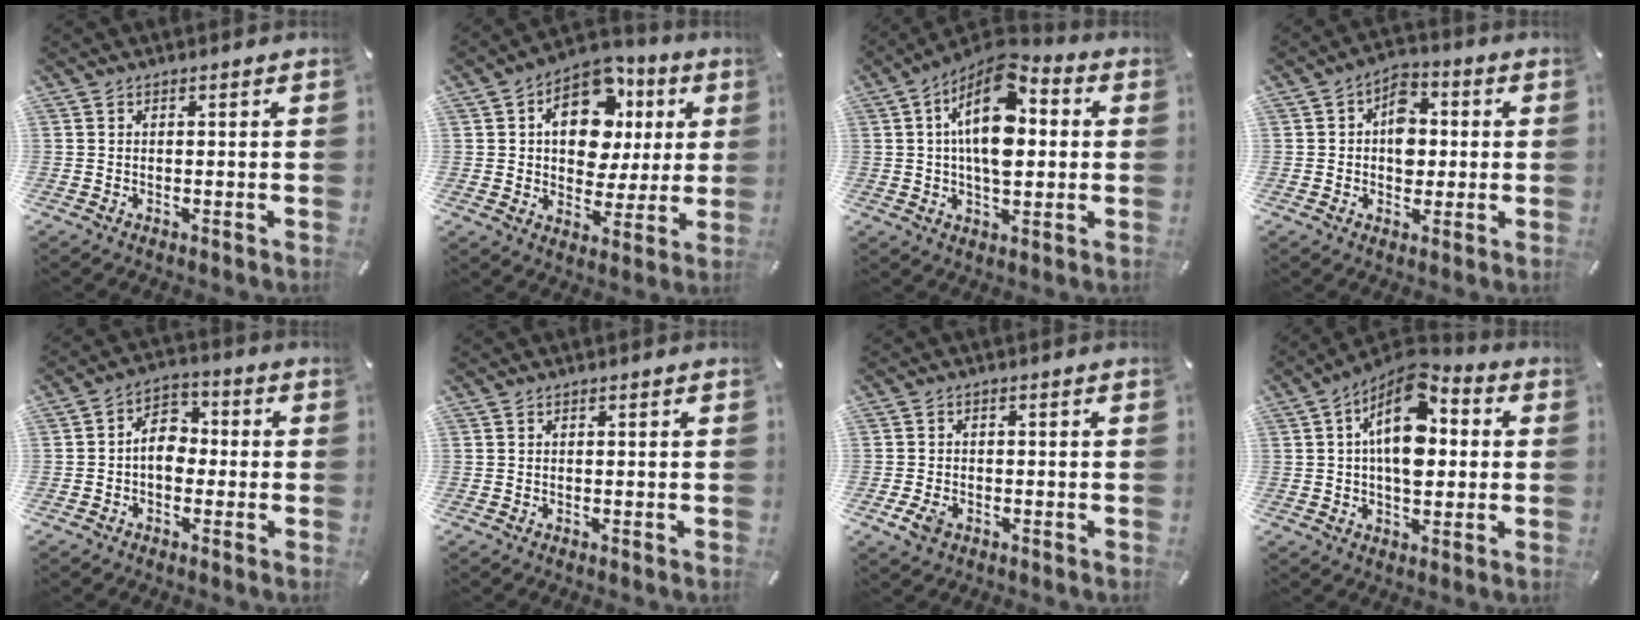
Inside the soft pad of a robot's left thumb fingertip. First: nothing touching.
{"total": 15.1, "force": [5.4, 10.8, 9.1], "torque": [-0.136, -0.016, 0.101]}
{"total": 16.4, "force": [3.2, 9.2, 13.3], "torque": [-0.237, -0.018, 0.051]}
{"total": 7.8, "force": [0.2, 5.9, 5.0], "torque": [-0.059, 0.002, 0.000]}
{"total": 7.1, "force": [-1.3, 5.3, 4.6], "torque": [-0.083, 0.020, -0.025]}
{"total": 0.0}
{"total": 3.6, "force": [-1.5, 2.5, 2.1], "torque": [-0.057, -0.001, -0.032]}
{"total": 15.1, "force": [2.8, 9.1, 11.8], "torque": [-0.196, -0.016, 0.049]}